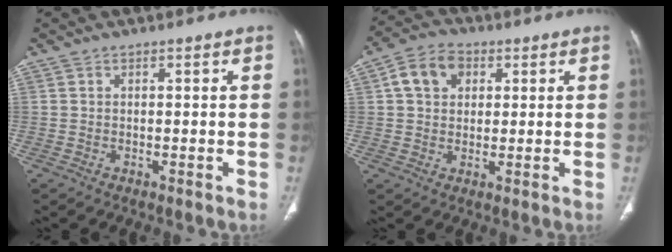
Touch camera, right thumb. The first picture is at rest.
{"total": 7.8, "force": [2.3, 5.9, 4.5], "torque": [-0.064, 0.008, 0.034]}